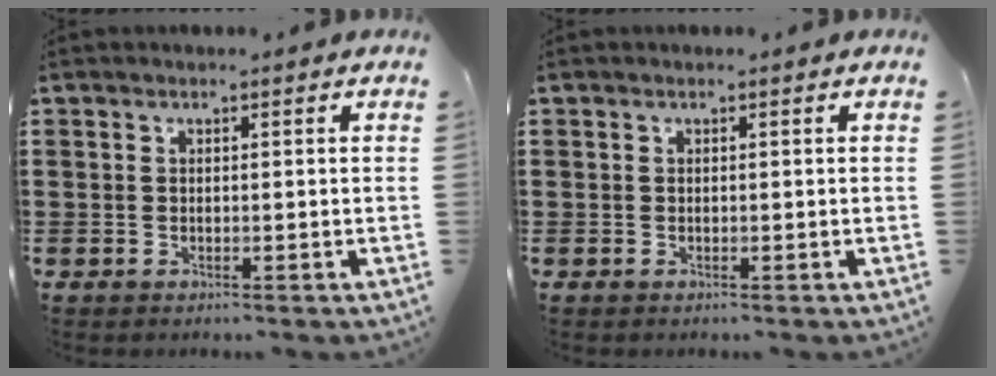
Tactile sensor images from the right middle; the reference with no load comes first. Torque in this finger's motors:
{"motor_torque": [-0.01, -0.05, 0.04, 0.00]}